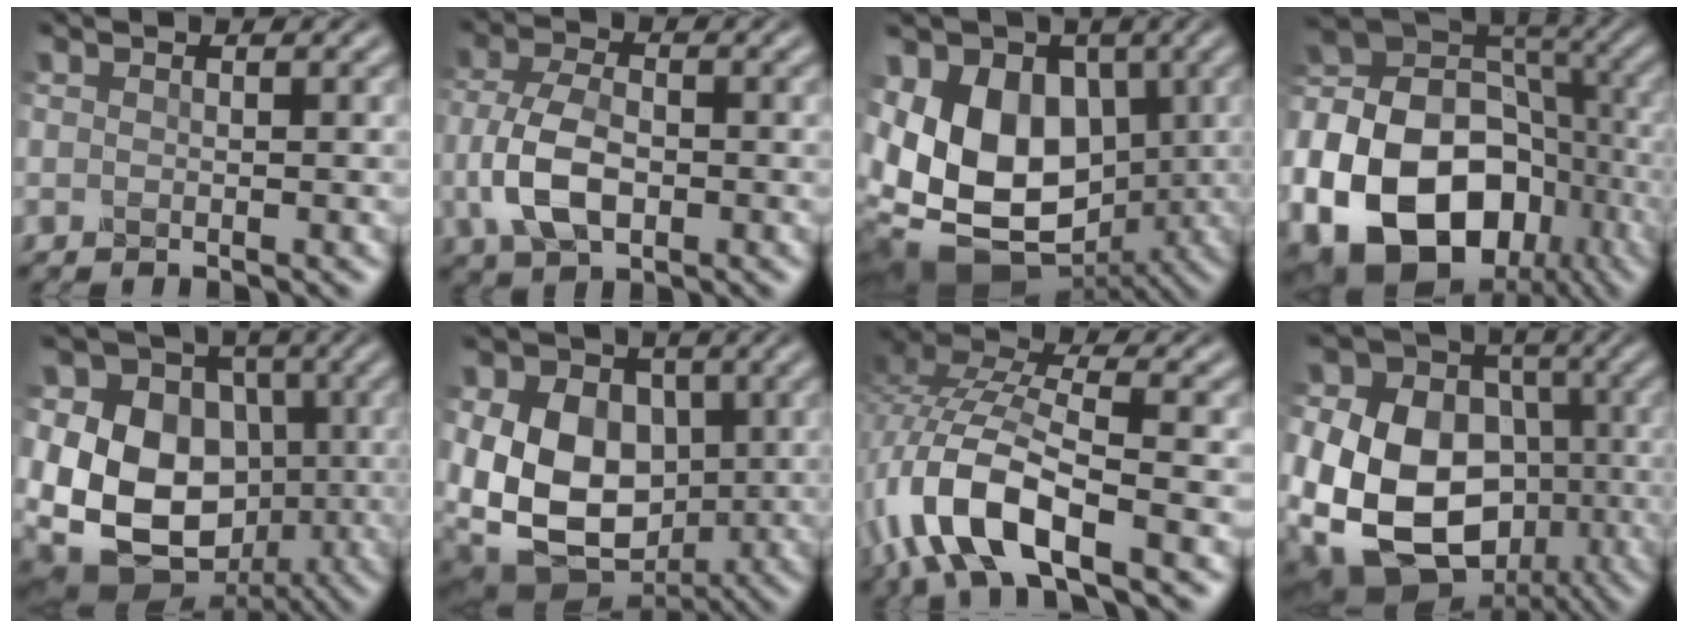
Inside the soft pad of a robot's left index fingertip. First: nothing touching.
{"total": 5.6, "force": [-1.5, 3.4, 4.2], "torque": [-0.106, 0.004, -0.035]}
{"total": 16.1, "force": [-0.8, 12.5, 10.2], "torque": [-0.173, 0.006, -0.034]}
{"total": 20.1, "force": [-7.2, 15.2, 11.0], "torque": [-0.227, -0.023, -0.122]}
{"total": 14.3, "force": [-0.7, 12.0, 7.8], "torque": [-0.164, 0.011, -0.027]}
{"total": 15.6, "force": [0.3, 12.7, 9.0], "torque": [-0.187, 0.009, -0.004]}
{"total": 10.1, "force": [-4.7, 4.0, 8.0], "torque": [-0.182, 0.008, -0.093]}
{"total": 17.3, "force": [-3.8, 13.7, 9.9], "torque": [-0.212, -0.030, -0.069]}